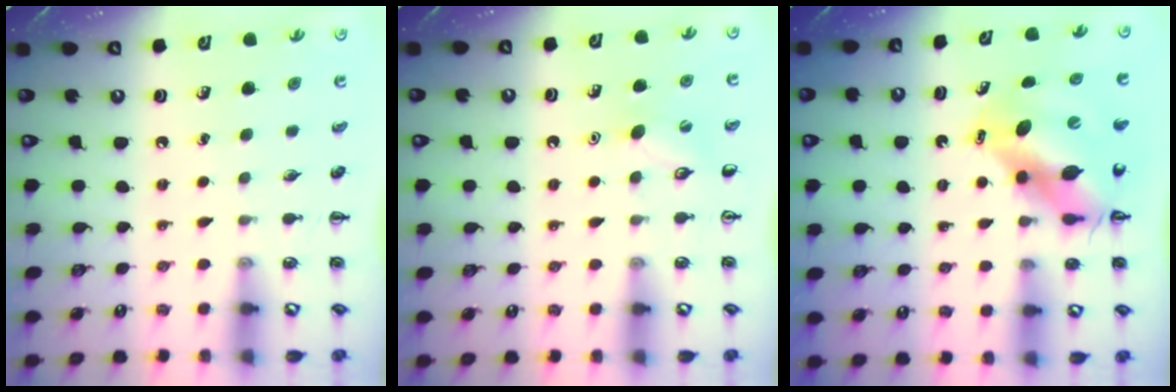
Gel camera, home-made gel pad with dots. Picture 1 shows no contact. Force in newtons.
{"total": 6.4, "press": 6.2, "slide": 1.7}
{"total": 11.1, "press": 10.7, "slide": 3.2}